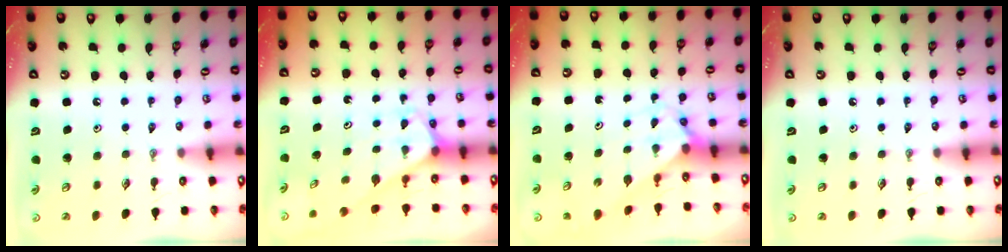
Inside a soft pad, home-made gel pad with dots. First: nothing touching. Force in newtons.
{"total": 2.4, "press": 2.4, "slide": 0.2}
{"total": 2.3, "press": 2.2, "slide": 0.2}
{"total": 0.0}